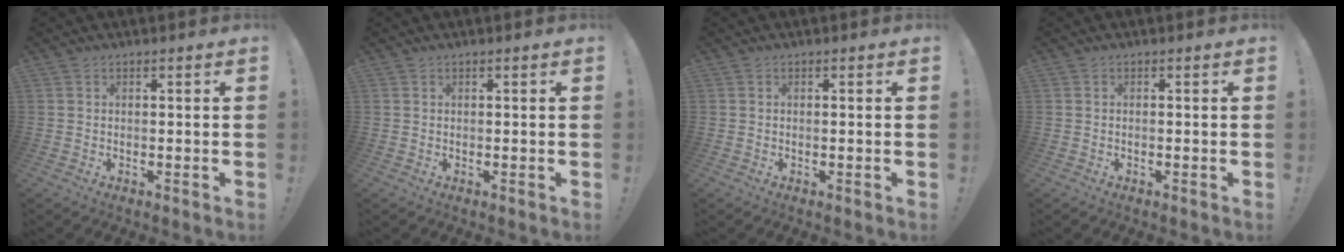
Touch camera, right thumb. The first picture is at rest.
{"total": 0.0}
{"total": 0.0}
{"total": 0.0}